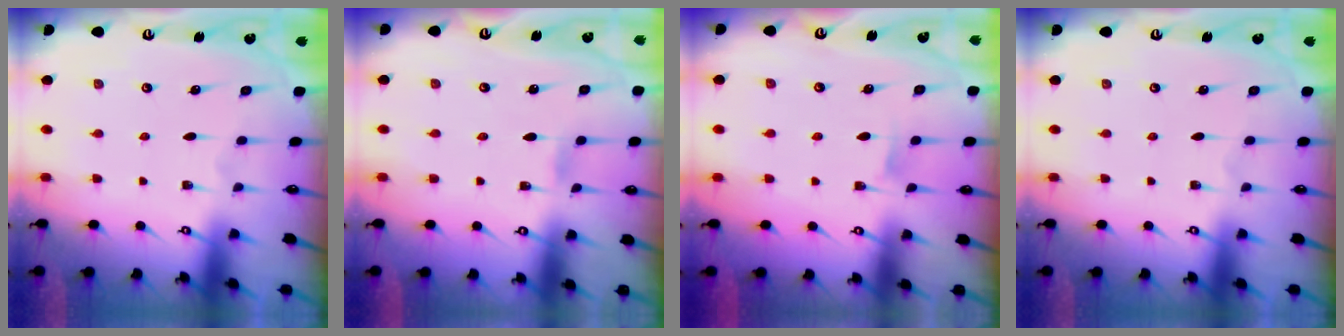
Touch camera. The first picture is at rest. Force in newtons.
{"total": 2.8, "press": 2.8, "slide": 0.2}
{"total": 4.7, "press": 4.6, "slide": 0.7}
{"total": 0.0}